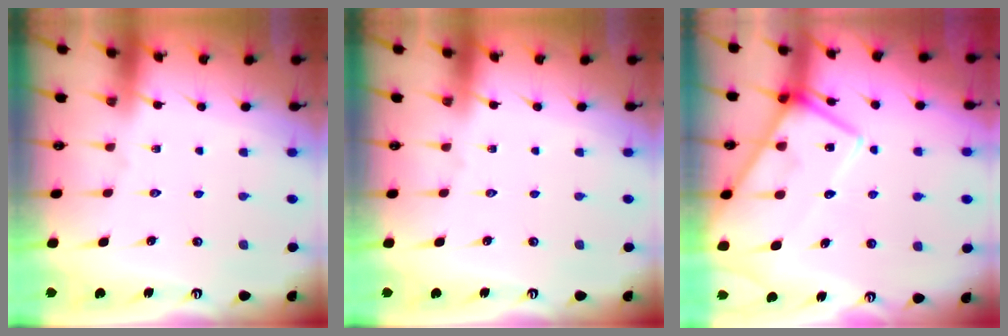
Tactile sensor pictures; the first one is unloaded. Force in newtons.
{"total": 0.0}
{"total": 13.7, "press": 13.6, "slide": 1.0}